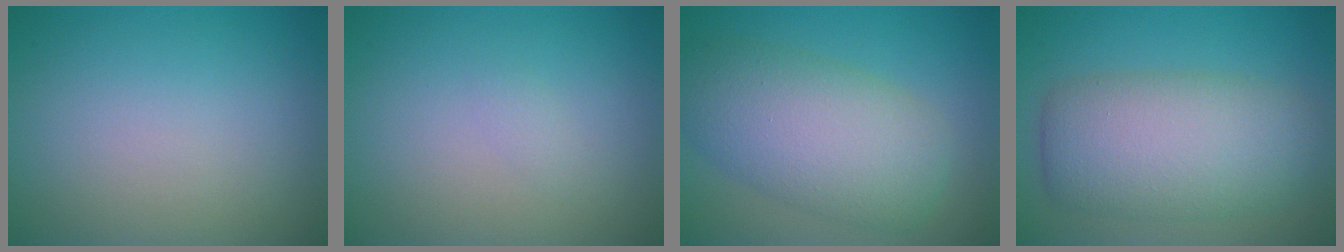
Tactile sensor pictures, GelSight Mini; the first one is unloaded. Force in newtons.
{"total": 0.6, "press": 0.6, "slide": 0.1}
{"total": 7.9, "press": 7.9, "slide": 0.2}
{"total": 8.0, "press": 8.0, "slide": 0.2}